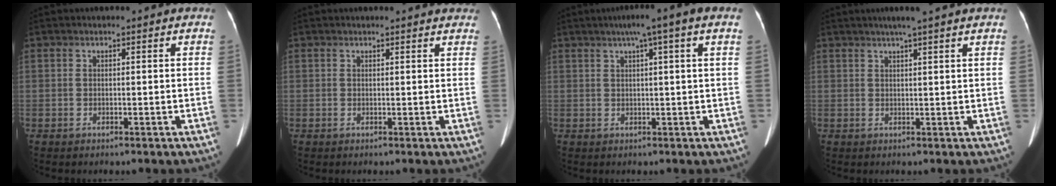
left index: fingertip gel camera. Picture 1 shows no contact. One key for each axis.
{"total": 4.8, "fx": 4.6, "fy": 0.8, "fz": 1.3, "tx": -0.012, "ty": 0.007, "tz": 0.033}
{"total": 7.1, "fx": 3.9, "fy": -0.4, "fz": 6.0, "tx": -0.081, "ty": 0.033, "tz": 0.050}
{"total": 3.8, "fx": 2.8, "fy": -0.7, "fz": 2.4, "tx": -0.036, "ty": 0.013, "tz": 0.043}